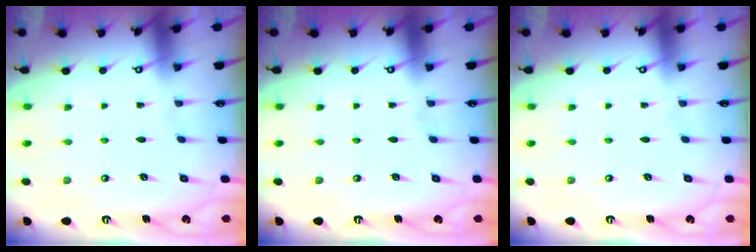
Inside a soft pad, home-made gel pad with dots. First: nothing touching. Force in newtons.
{"total": 0.0}
{"total": 0.0}